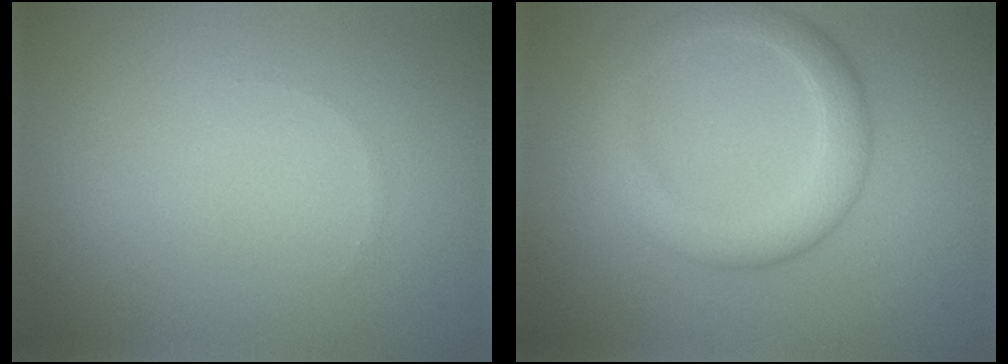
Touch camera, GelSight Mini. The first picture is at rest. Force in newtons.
{"total": 3.6, "press": 3.6, "slide": 0.0}